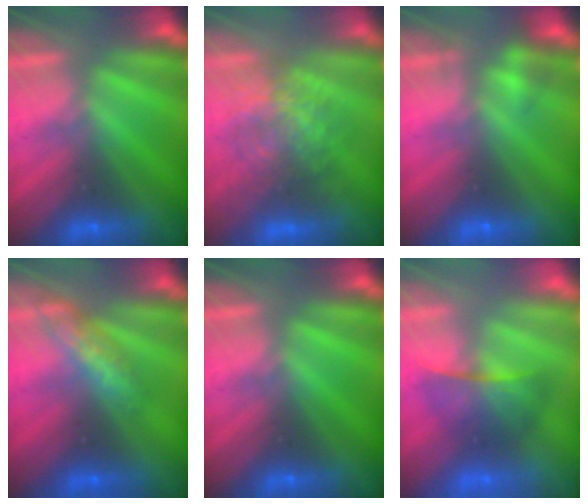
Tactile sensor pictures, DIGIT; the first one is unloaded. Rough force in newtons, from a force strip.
{"total": 3.5}
{"total": 2.1}
{"total": 2.7}
{"total": 0.0}
{"total": 2.2}